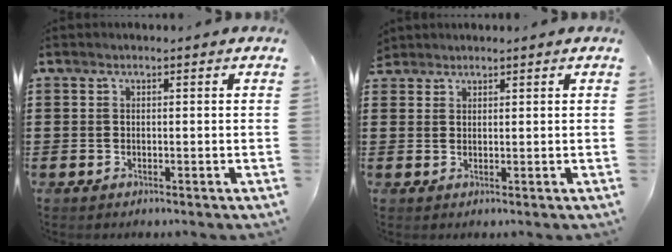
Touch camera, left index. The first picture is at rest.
{"total": 1.5, "force": [1.4, 0.6, 0.0], "torque": [-0.004, 0.002, 0.028]}